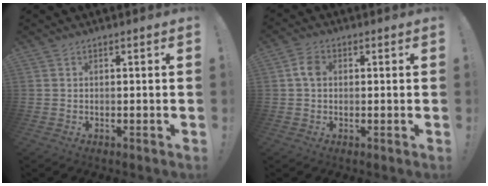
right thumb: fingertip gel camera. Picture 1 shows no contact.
{"total": 4.4, "force": [0.5, 3.1, 3.1], "torque": [-0.051, 0.009, 0.009]}